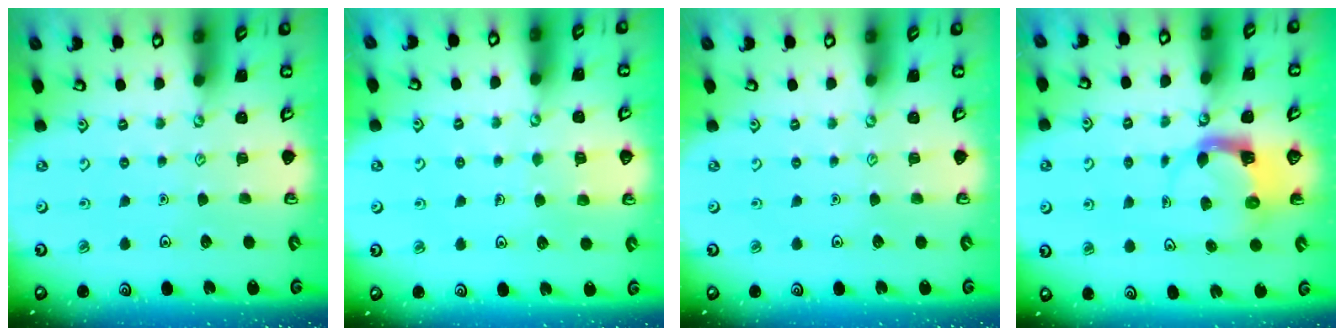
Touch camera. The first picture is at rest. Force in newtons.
{"total": 3.7, "press": 3.7, "slide": 0.3}
{"total": 0.0}
{"total": 3.9, "press": 3.9, "slide": 0.6}